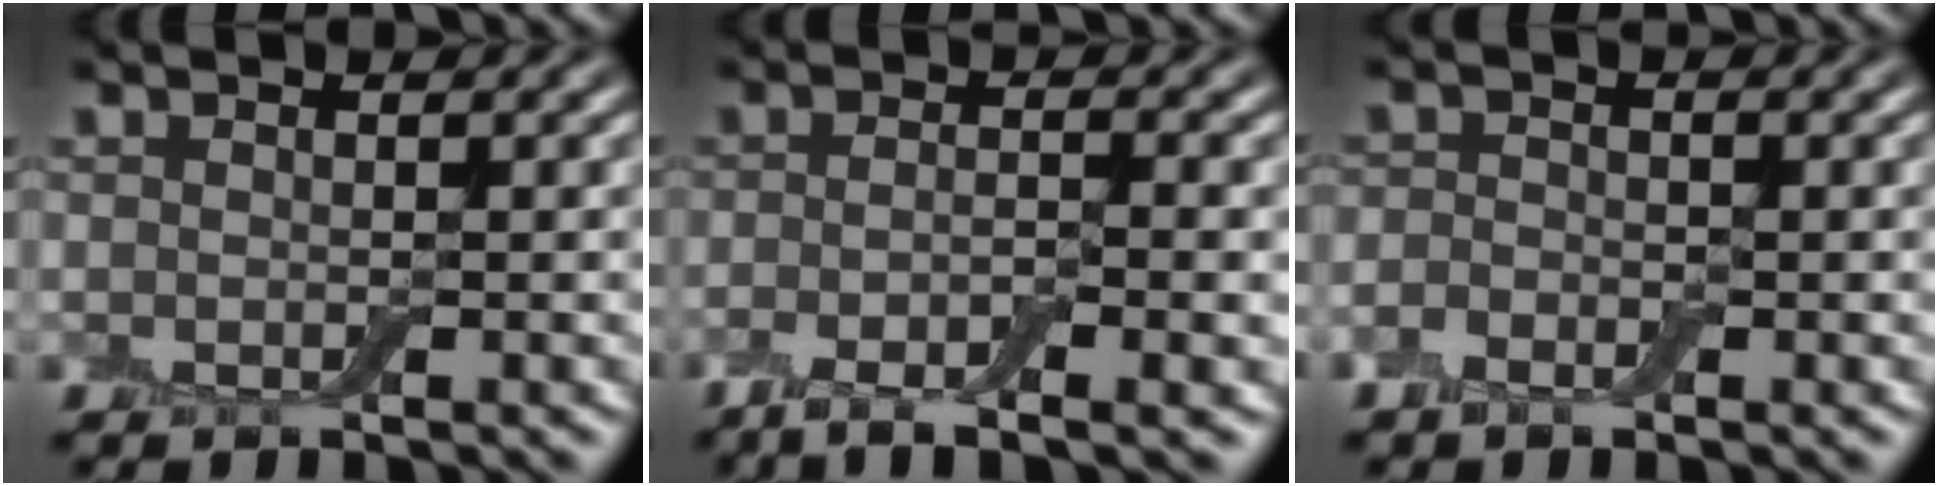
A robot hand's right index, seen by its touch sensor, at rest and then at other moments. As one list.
[{"total": 5.3, "force": [-2.9, 1.0, 4.3], "torque": [-0.074, -0.008, -0.054]}, {"total": 1.6, "force": [-0.8, 1.0, 1.0], "torque": [-0.018, 0.001, -0.020]}]